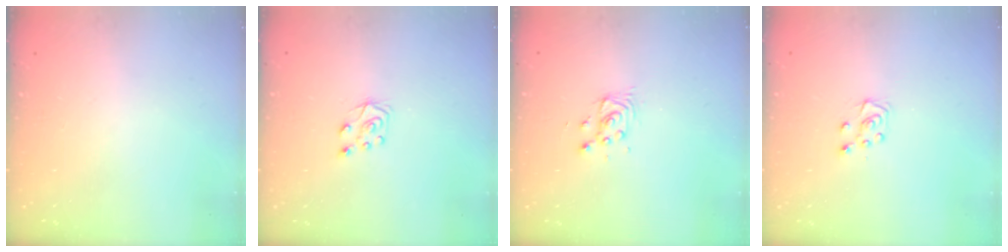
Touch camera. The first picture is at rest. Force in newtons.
{"total": 6.1, "press": 6.1, "slide": 0.5}
{"total": 3.5, "press": 3.5, "slide": 0.4}
{"total": 5.8, "press": 5.8, "slide": 0.8}